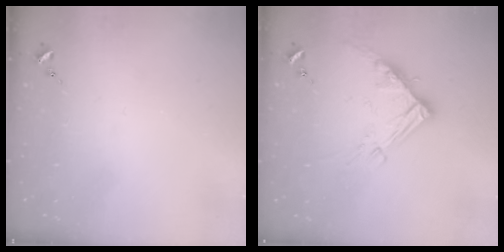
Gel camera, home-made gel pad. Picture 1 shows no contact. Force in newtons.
{"total": 12.3, "press": 12.2, "slide": 1.3}